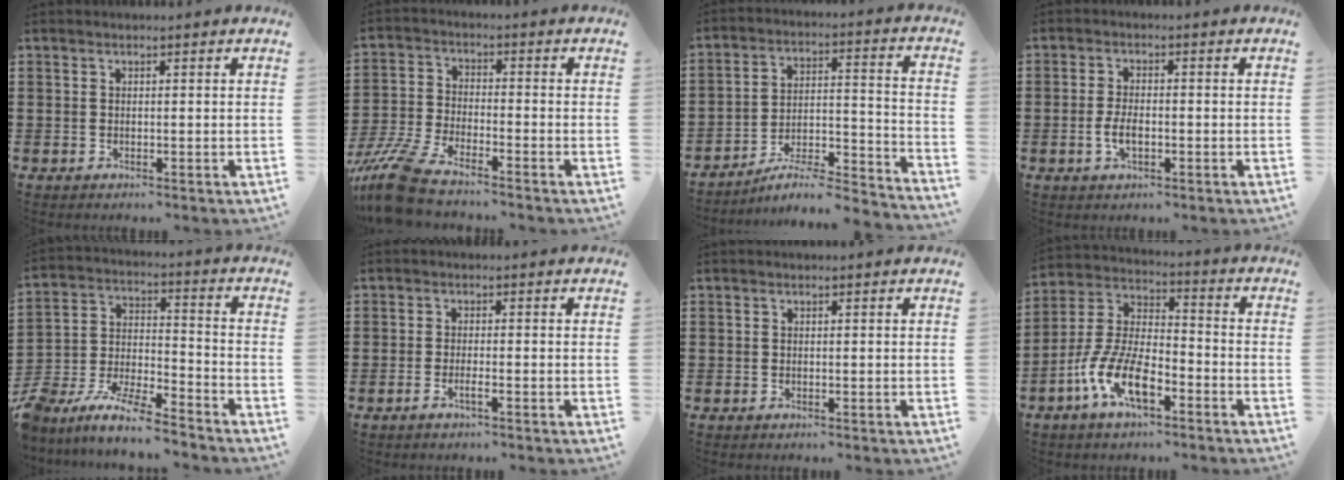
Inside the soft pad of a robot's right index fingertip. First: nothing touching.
{"total": 8.0, "force": [-6.9, 0.7, 4.0], "torque": [-0.109, -0.010, -0.139]}
{"total": 5.4, "force": [-4.9, 0.7, 2.3], "torque": [-0.036, -0.010, -0.096]}
{"total": 3.4, "force": [-0.9, 1.5, 3.0], "torque": [-0.069, -0.002, -0.020]}
{"total": 7.2, "force": [-6.9, 0.6, 2.0], "torque": [-0.050, -0.004, -0.141]}
{"total": 1.7, "force": [-0.9, 0.1, 1.4], "torque": [-0.025, -0.002, -0.017]}
{"total": 0.0}
{"total": 9.9, "force": [-5.6, 3.6, 7.3], "torque": [-0.182, -0.010, -0.111]}